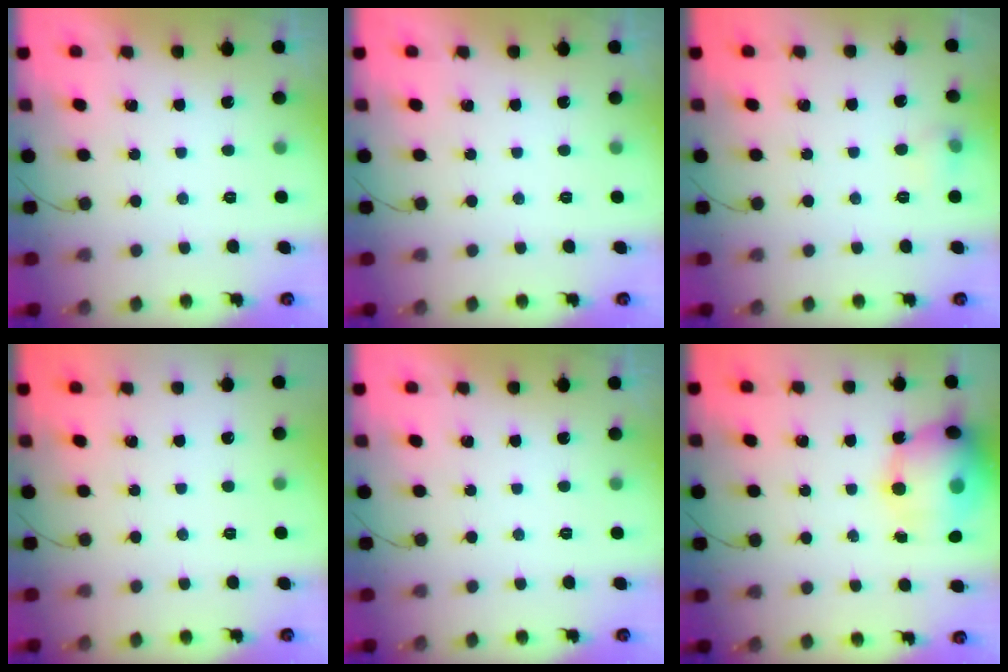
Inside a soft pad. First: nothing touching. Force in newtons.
{"total": 0.0}
{"total": 5.5, "press": 4.9, "slide": 2.4}
{"total": 0.0}
{"total": 0.0}
{"total": 17.9, "press": 16.9, "slide": 5.7}